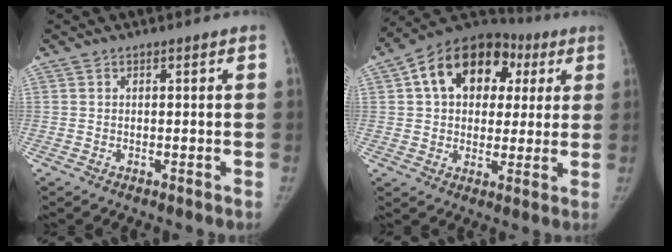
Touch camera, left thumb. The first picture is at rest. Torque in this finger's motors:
{"motor_torque": [0.32, 0.26, 0.16, -0.06, 0.08]}